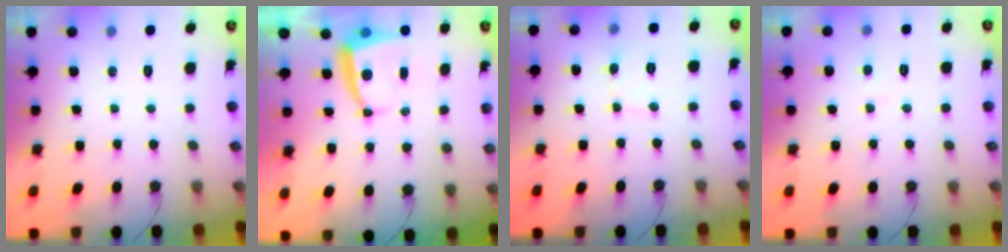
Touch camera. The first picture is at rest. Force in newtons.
{"total": 5.3, "press": 5.2, "slide": 0.7}
{"total": 2.5, "press": 2.5, "slide": 0.3}
{"total": 2.3, "press": 2.3, "slide": 0.3}